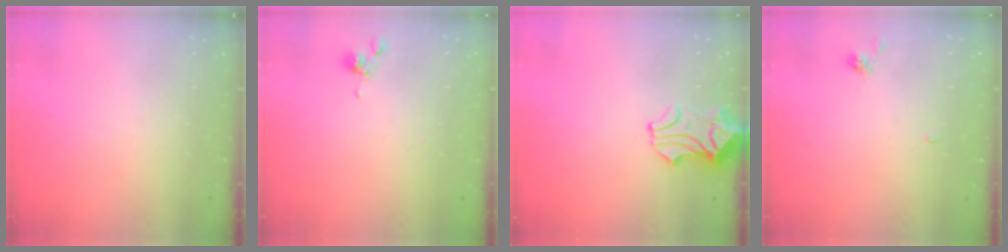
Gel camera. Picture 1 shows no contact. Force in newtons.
{"total": 5.9, "press": 5.8, "slide": 0.5}
{"total": 1.2, "press": 0.1, "slide": 1.2}
{"total": 4.1, "press": 4.1, "slide": 0.5}